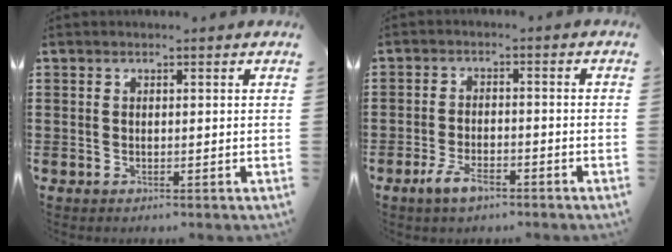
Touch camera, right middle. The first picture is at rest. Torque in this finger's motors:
{"motor_torque": [2.14, 0.00, 0.36, 0.11]}